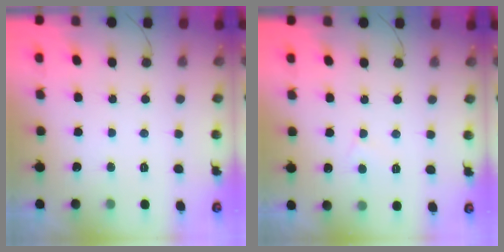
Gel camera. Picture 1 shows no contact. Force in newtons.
{"total": 2.4, "press": 2.4, "slide": 0.2}